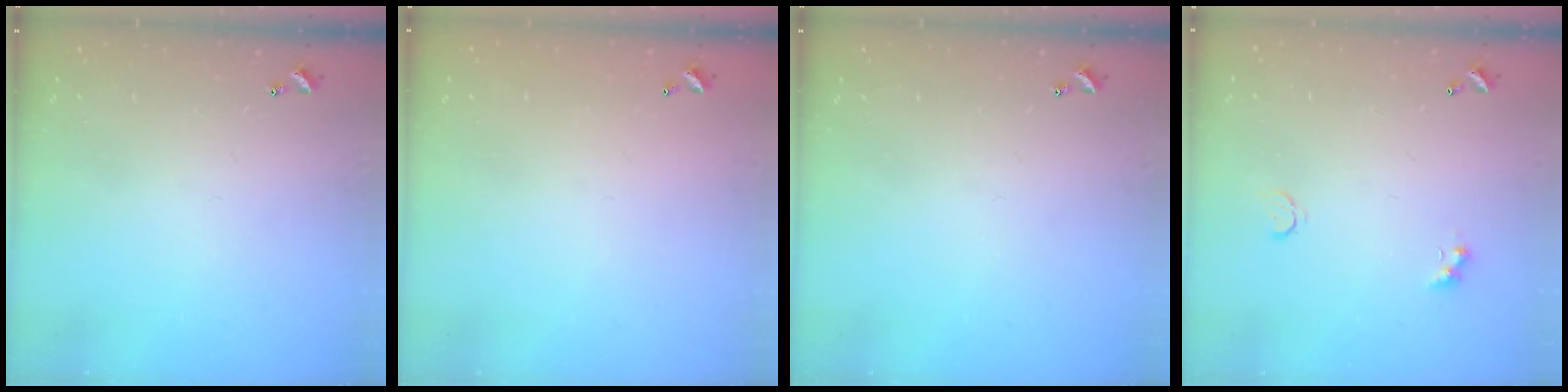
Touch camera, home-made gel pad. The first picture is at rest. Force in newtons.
{"total": 2.8, "press": 2.8, "slide": 0.1}
{"total": 0.0}
{"total": 2.9, "press": 2.8, "slide": 0.6}